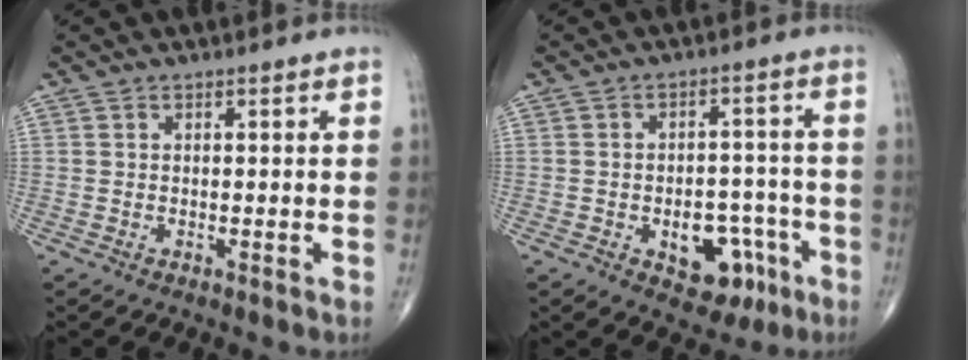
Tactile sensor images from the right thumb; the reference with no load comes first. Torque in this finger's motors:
{"motor_torque": [3.03, 1.98, 0.49, -0.71, 0.16]}